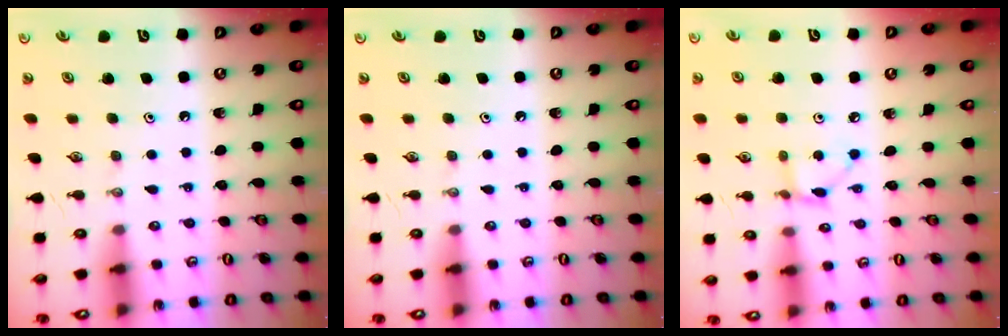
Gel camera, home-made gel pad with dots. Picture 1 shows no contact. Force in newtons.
{"total": 0.0}
{"total": 2.9, "press": 2.9, "slide": 0.2}